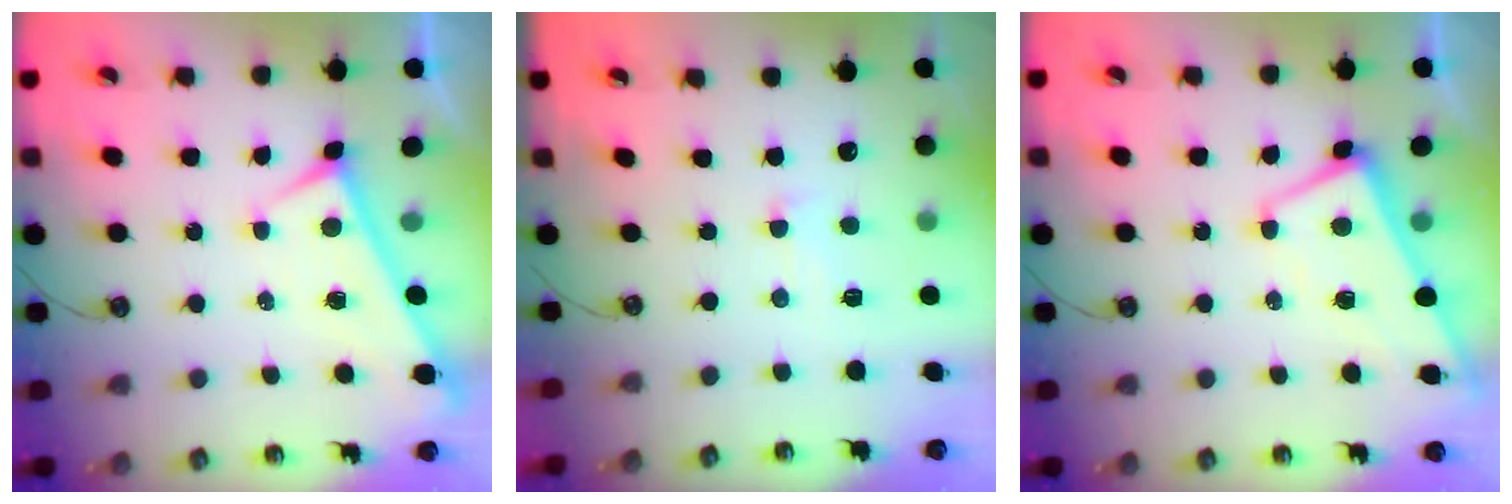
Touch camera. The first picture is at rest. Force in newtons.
{"total": 1.3, "press": 0.8, "slide": 1.0}
{"total": 1.2, "press": 0.9, "slide": 0.7}